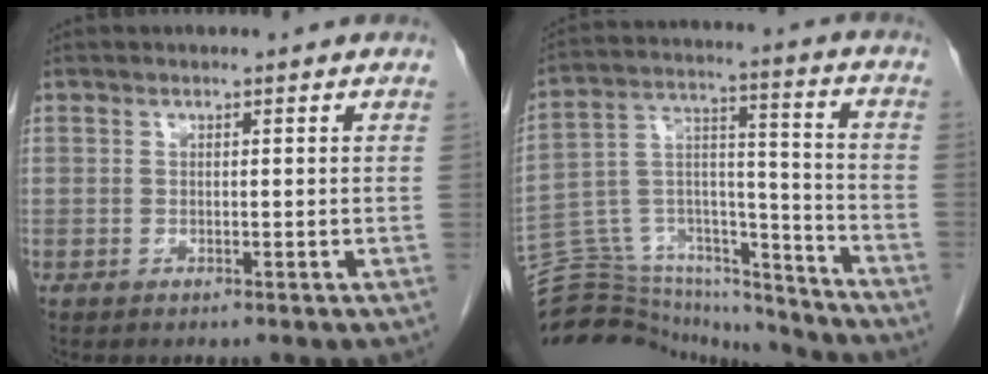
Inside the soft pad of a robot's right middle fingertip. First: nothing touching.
{"total": 22.7, "force": [-21.5, 5.3, 4.8], "torque": [-0.121, 0.048, -0.337]}